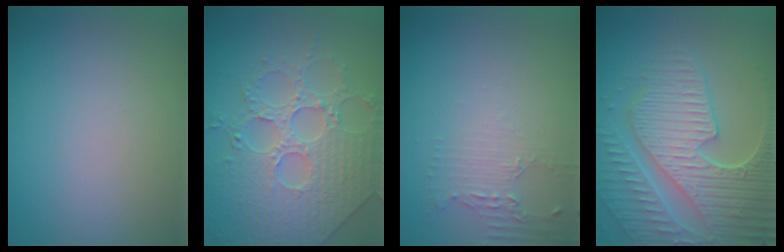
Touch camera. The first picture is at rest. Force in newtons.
{"total": 4.9, "press": 4.9, "slide": 0.4}
{"total": 2.2, "press": 1.5, "slide": 1.5}
{"total": 9.1, "press": 6.5, "slide": 6.4}